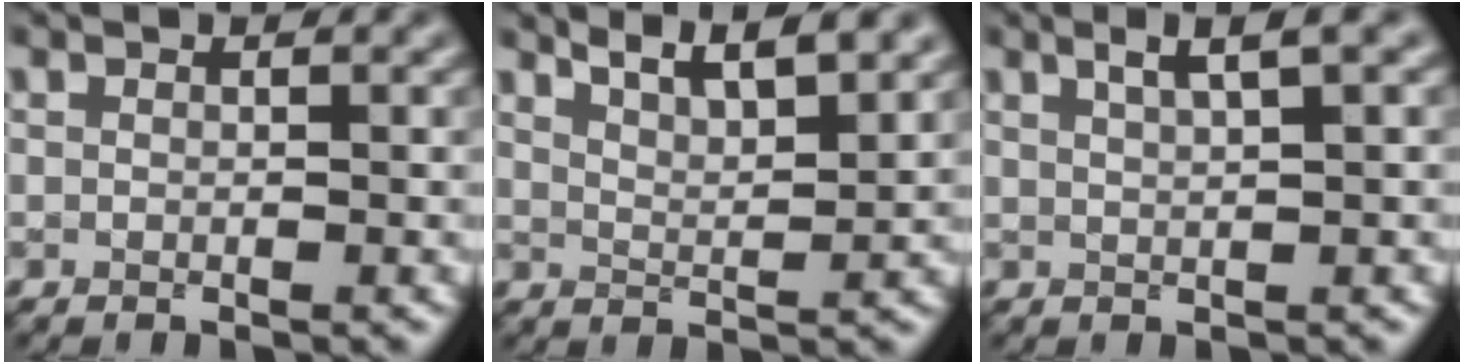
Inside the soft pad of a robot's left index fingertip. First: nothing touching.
{"total": 6.3, "force": [5.0, 1.6, 3.4], "torque": [-0.022, 0.025, 0.045]}
{"total": 2.8, "force": [1.5, 0.4, 2.3], "torque": [-0.026, 0.008, 0.025]}